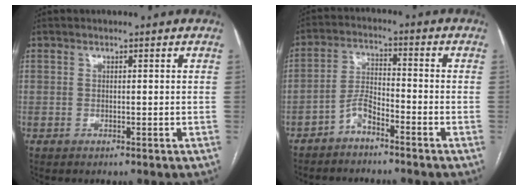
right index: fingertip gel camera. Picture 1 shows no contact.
{"total": 4.3, "force": [-3.3, 1.0, 2.5], "torque": [-0.052, 0.007, -0.065]}